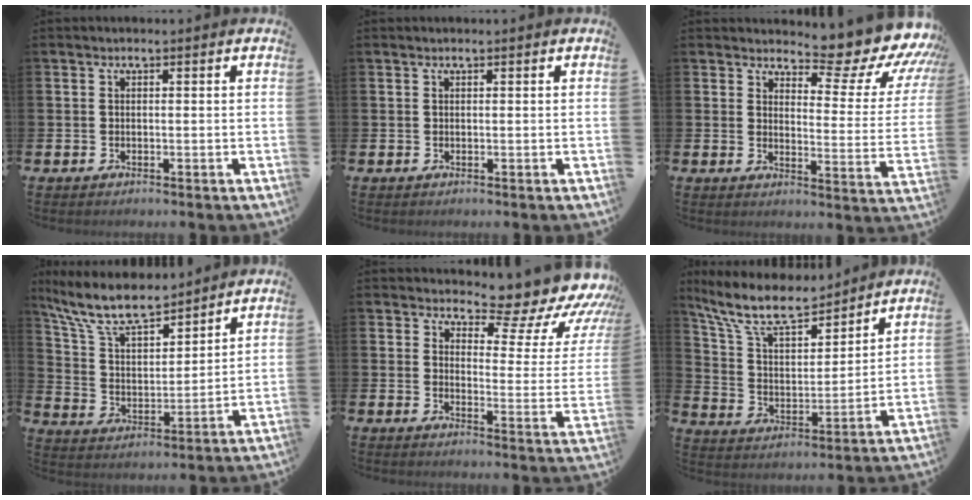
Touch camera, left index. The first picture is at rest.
{"total": 0.0}
{"total": 7.6, "force": [6.6, 2.2, 2.9], "torque": [-0.035, -0.069, 0.103]}
{"total": 9.5, "force": [8.4, 2.4, 3.9], "torque": [-0.116, -0.045, 0.152]}
{"total": 7.4, "force": [6.4, 2.7, 2.6], "torque": [-0.032, -0.069, 0.098]}
{"total": 10.2, "force": [8.9, 2.7, 4.2], "torque": [-0.124, -0.046, 0.161]}